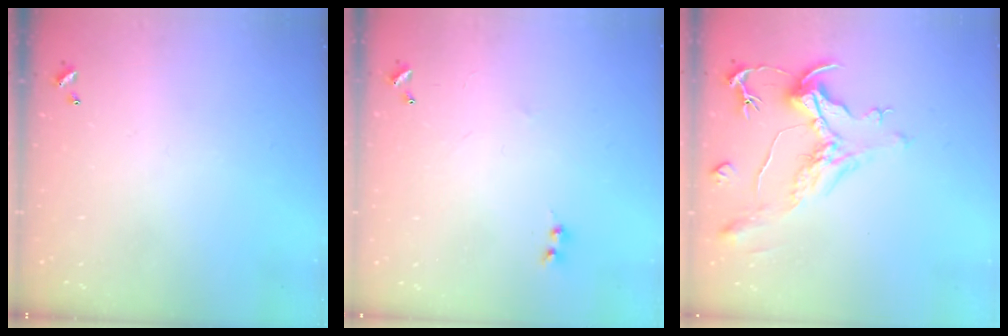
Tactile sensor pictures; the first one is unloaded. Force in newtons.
{"total": 2.0, "press": 2.0, "slide": 0.5}
{"total": 1.9, "press": 1.4, "slide": 1.2}